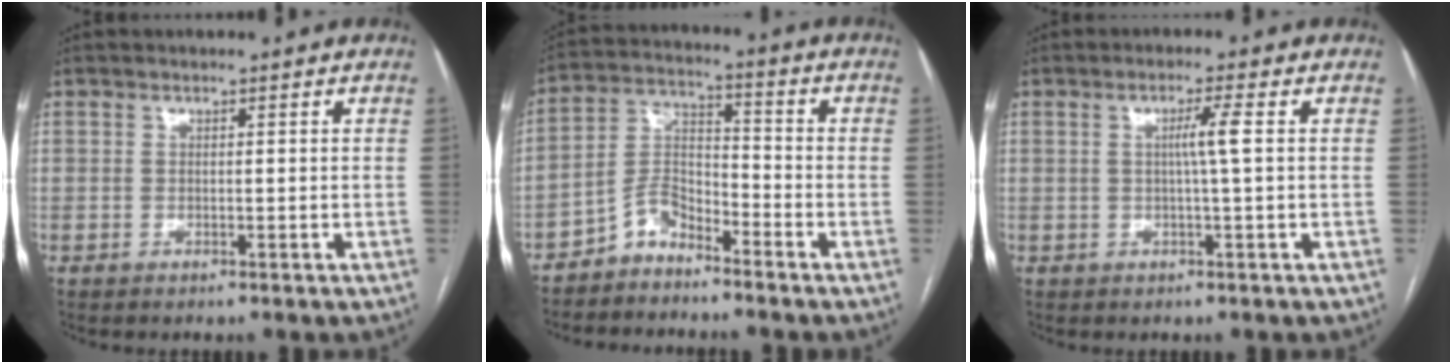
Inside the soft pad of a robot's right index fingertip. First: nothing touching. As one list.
[{"total": 5.7, "force": [-4.6, 2.4, 2.3], "torque": [-0.045, 0.012, -0.096]}, {"total": 3.3, "force": [0.4, -0.7, 3.2], "torque": [-0.060, -0.001, 0.006]}]